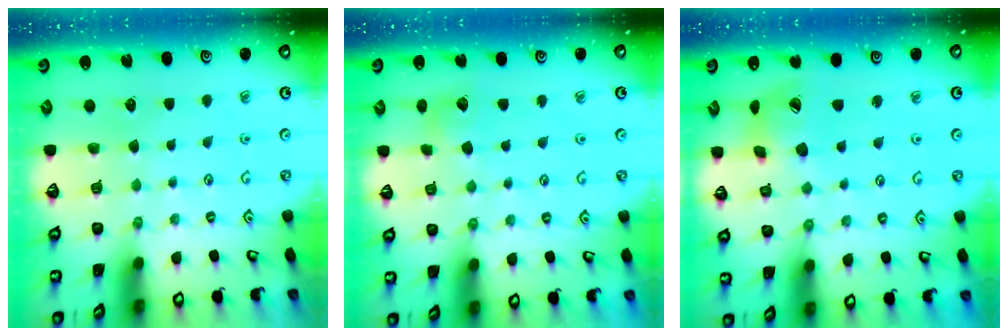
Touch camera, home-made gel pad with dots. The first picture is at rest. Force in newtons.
{"total": 5.6, "press": 5.6, "slide": 0.6}
{"total": 10.8, "press": 10.7, "slide": 1.4}